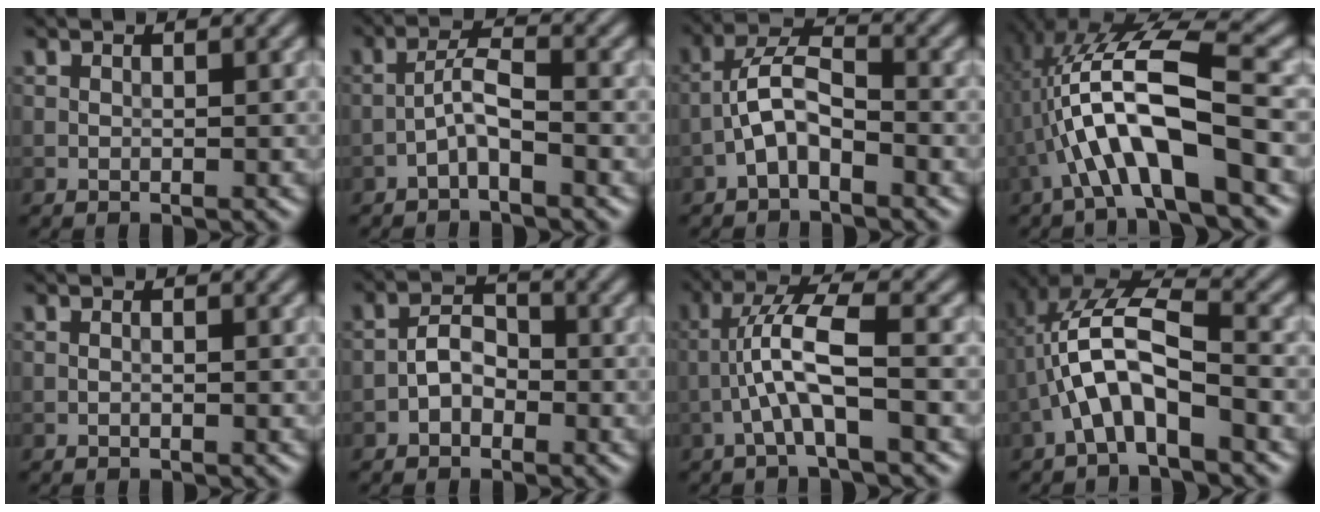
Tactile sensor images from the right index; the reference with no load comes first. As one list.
[{"total": 2.5, "force": [-1.4, 0.4, 2.0], "torque": [-0.039, 0.012, -0.033]}, {"total": 3.8, "force": [-2.0, 1.5, 2.9], "torque": [-0.052, 0.016, -0.045]}, {"total": 9.4, "force": [-2.3, 2.3, 8.8], "torque": [-0.168, 0.020, -0.040]}, {"total": 0.0}, {"total": 2.6, "force": [-1.2, 1.7, 1.6], "torque": [-0.026, 0.010, -0.026]}, {"total": 5.1, "force": [-1.6, 0.7, 4.8], "torque": [-0.095, 0.021, -0.035]}, {"total": 6.7, "force": [-2.4, 2.3, 5.9], "torque": [-0.120, 0.022, -0.045]}]